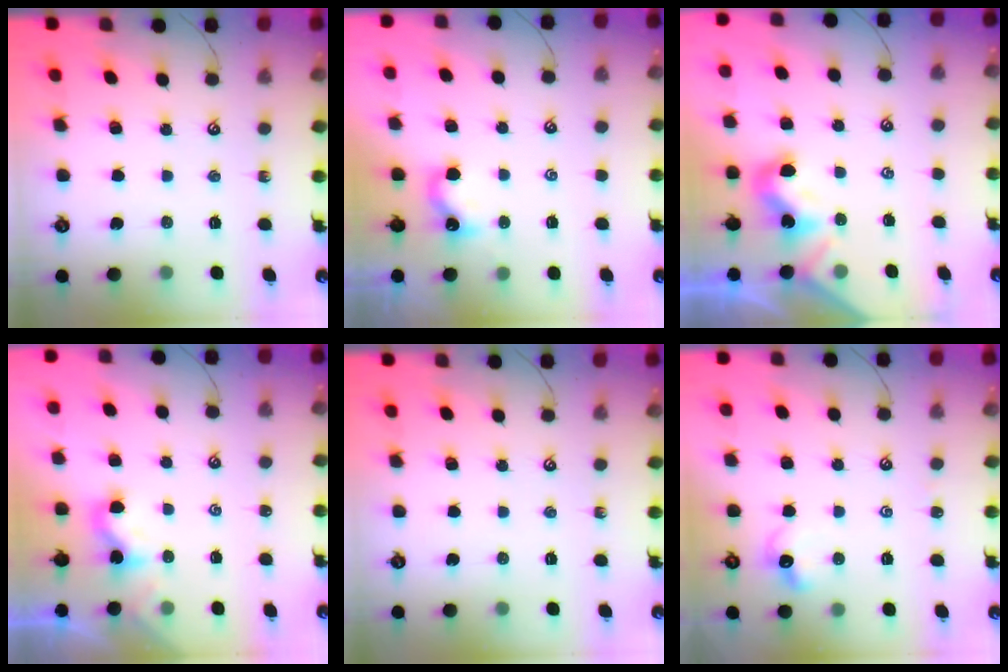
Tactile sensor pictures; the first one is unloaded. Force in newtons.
{"total": 1.3, "press": 1.2, "slide": 0.4}
{"total": 2.0, "press": 1.9, "slide": 0.5}
{"total": 1.0, "press": 0.9, "slide": 0.5}
{"total": 0.0}
{"total": 4.0, "press": 4.0, "slide": 0.8}